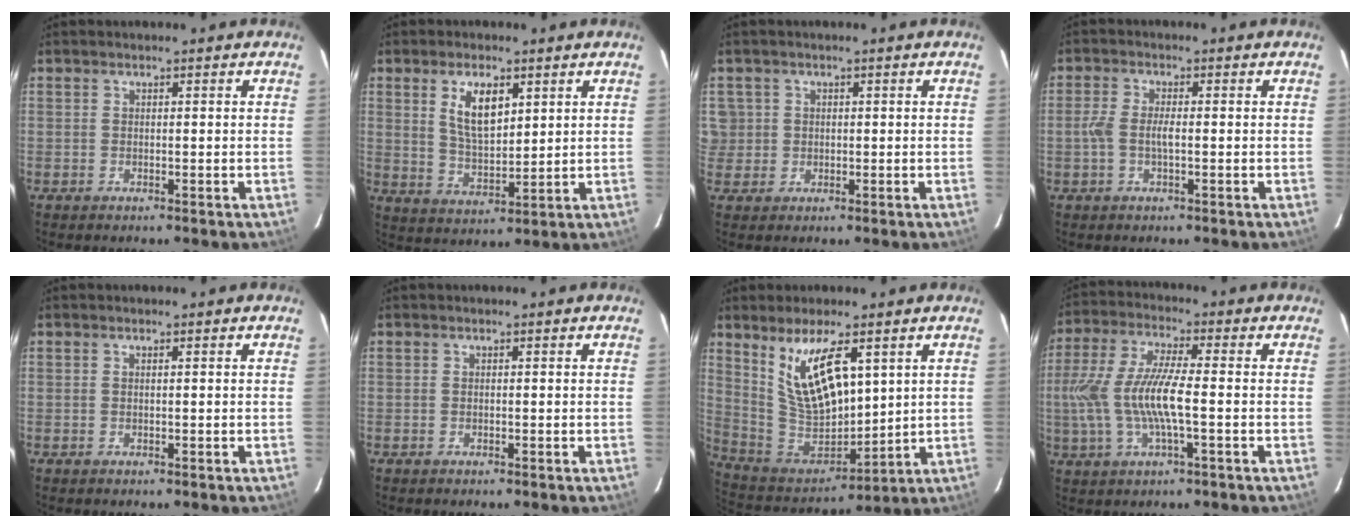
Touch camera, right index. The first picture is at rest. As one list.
[{"total": 7.9, "force": [3.3, 3.4, 6.3], "torque": [-0.116, 0.001, 0.070]}, {"total": 4.1, "force": [0.3, 4.1, 0.4], "torque": [0.000, 0.015, 0.012]}, {"total": 3.5, "force": [-0.7, 1.1, 3.2], "torque": [-0.072, 0.003, -0.015]}, {"total": 0.0}, {"total": 0.0}, {"total": 15.0, "force": [6.4, 6.4, 11.9], "torque": [-0.219, -0.012, 0.145]}, {"total": 12.5, "force": [-1.8, 2.5, 12.1], "torque": [-0.250, -0.003, -0.032]}]